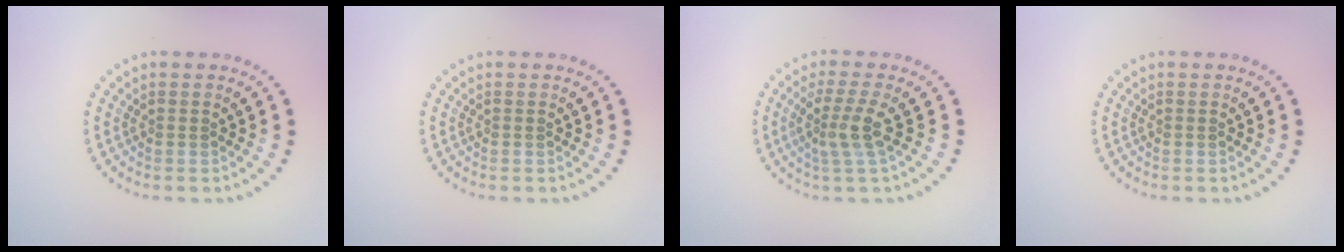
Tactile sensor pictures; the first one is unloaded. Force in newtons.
{"total": 0.0}
{"total": 2.9, "press": 2.3, "slide": 1.8}
{"total": 0.0}